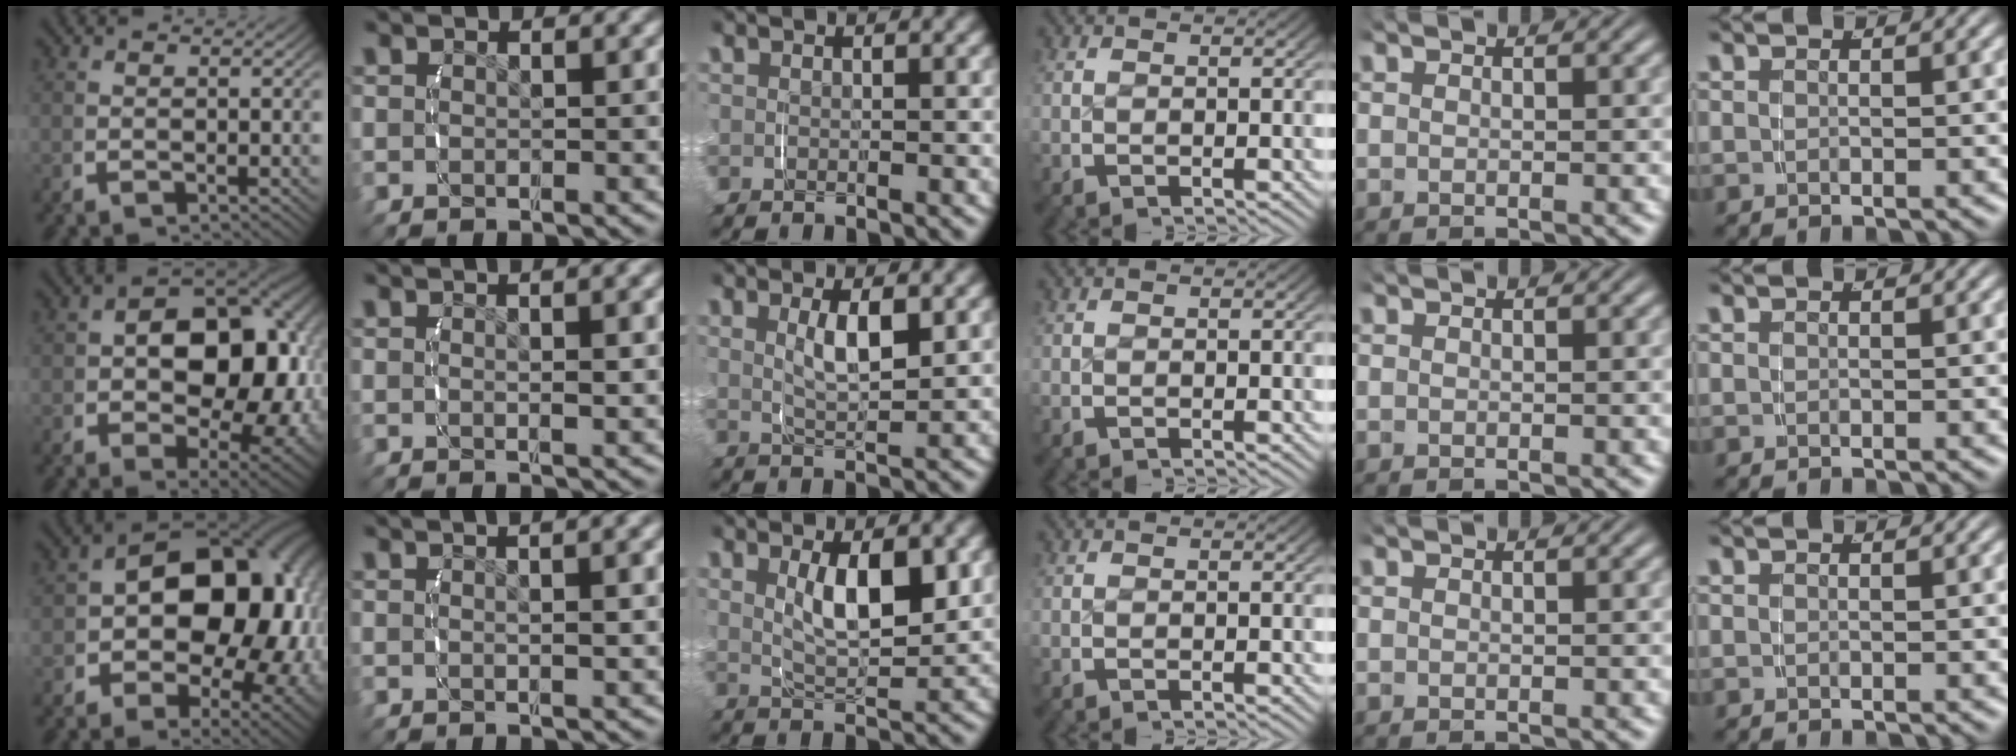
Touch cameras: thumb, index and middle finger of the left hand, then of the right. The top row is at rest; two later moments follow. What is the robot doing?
{"motion": "grasp_and_lifting", "object": "velcro strap"}